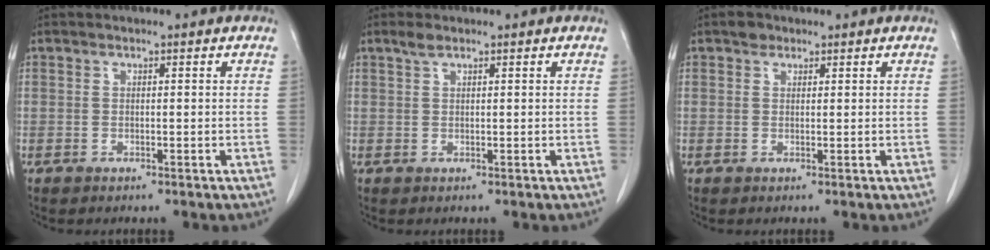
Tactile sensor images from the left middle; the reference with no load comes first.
{"total": 1.3, "force": [1.0, 0.3, 0.7], "torque": [-0.020, 0.007, 0.022]}
{"total": 1.4, "force": [1.0, 1.0, 0.3], "torque": [-0.004, 0.006, 0.013]}